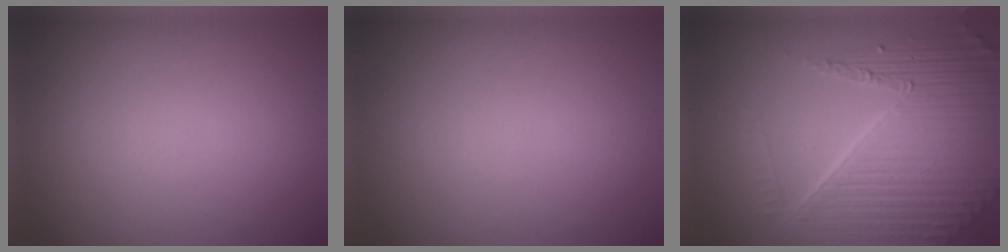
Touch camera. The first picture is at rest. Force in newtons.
{"total": 0.0}
{"total": 7.2, "press": 5.2, "slide": 5.1}